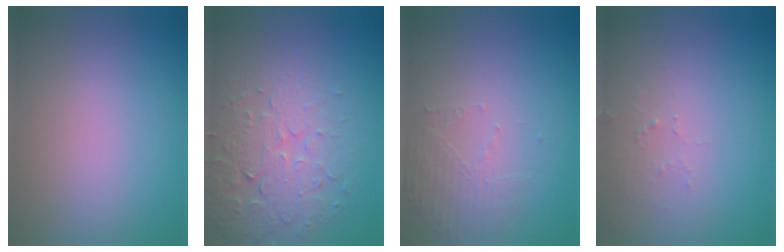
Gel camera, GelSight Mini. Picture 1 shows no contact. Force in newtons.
{"total": 4.0, "press": 3.7, "slide": 1.4}
{"total": 1.6, "press": 0.7, "slide": 1.4}
{"total": 1.1, "press": 1.1, "slide": 0.1}